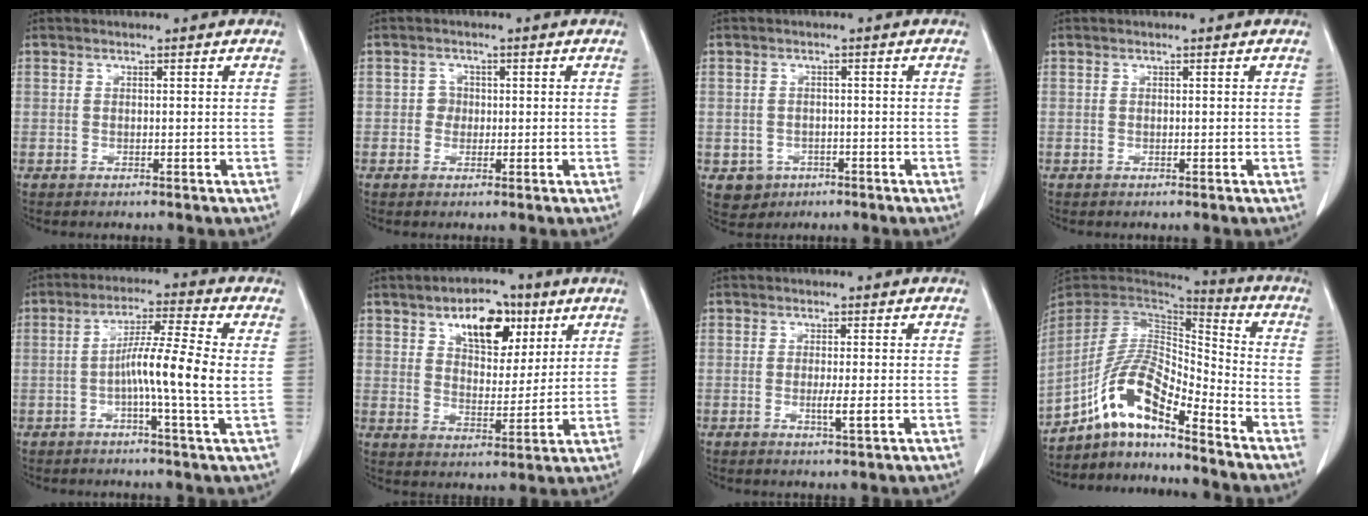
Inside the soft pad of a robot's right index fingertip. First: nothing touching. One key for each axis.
{"total": 1.7, "fx": -0.1, "fy": 1.6, "fz": 0.4, "tx": 0.000, "ty": 0.006, "tz": -0.004}
{"total": 3.6, "fx": -1.4, "fy": 3.3, "fz": 0.4, "tx": 0.000, "ty": 0.010, "tz": -0.012}
{"total": 0.0}
{"total": 9.3, "fx": -0.7, "fy": -0.7, "fz": 9.2, "tx": -0.162, "ty": 0.004, "tz": -0.020}
{"total": 10.1, "fx": 5.3, "fy": 5.4, "fz": 6.7, "tx": -0.103, "ty": 0.014, "tz": 0.089}
{"total": 2.5, "fx": -0.6, "fy": 0.0, "fz": 2.4, "tx": -0.044, "ty": -0.006, "tz": -0.008}
{"total": 12.4, "fx": -8.2, "fy": 2.6, "fz": 9.0, "tx": -0.181, "ty": 0.021, "tz": -0.150}